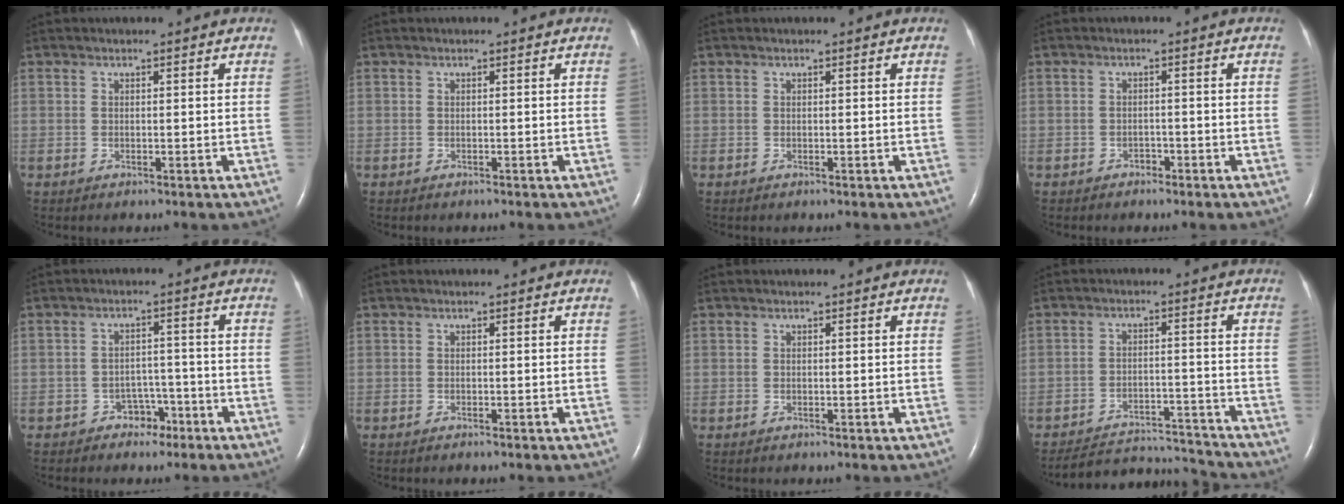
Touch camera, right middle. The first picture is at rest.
{"total": 0.0}
{"total": 0.0}
{"total": 1.1, "force": [-0.9, 0.7, 0.2], "torque": [-0.001, 0.004, -0.016]}
{"total": 3.4, "force": [-2.3, 2.3, 0.7], "torque": [-0.003, 0.013, -0.031]}
{"total": 0.0}
{"total": 0.0}
{"total": 10.2, "force": [-10.2, -0.1, -0.4], "torque": [0.000, 0.011, -0.158]}